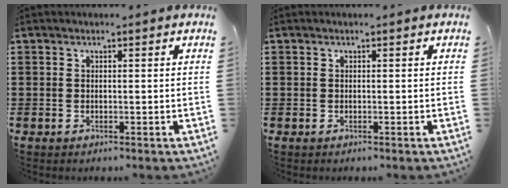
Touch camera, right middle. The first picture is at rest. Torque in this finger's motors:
{"motor_torque": [-0.33, -0.40, 0.00, -0.02]}